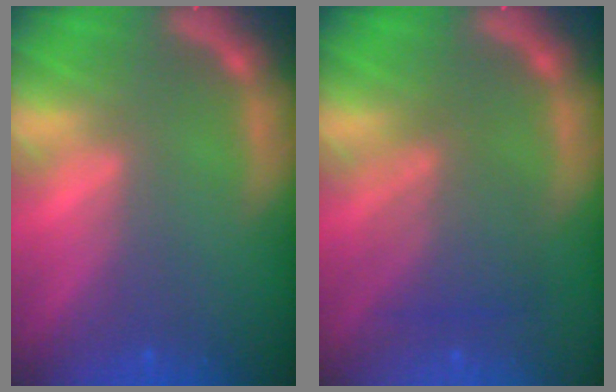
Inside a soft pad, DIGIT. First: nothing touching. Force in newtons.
{"total": 4.5}